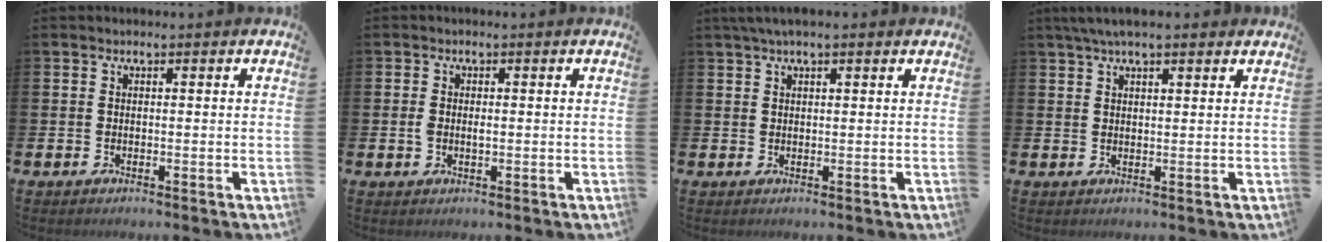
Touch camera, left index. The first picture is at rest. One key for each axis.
{"total": 1.2, "fx": 0.0, "fy": 0.7, "fz": 1.0, "tx": -0.015, "ty": 0.004, "tz": -0.002}
{"total": 2.2, "fx": 1.6, "fy": 0.5, "fz": 1.4, "tx": -0.022, "ty": 0.004, "tz": 0.027}
{"total": 3.7, "fx": 2.9, "fy": 0.9, "fz": 2.1, "tx": -0.040, "ty": 0.000, "tz": 0.051}